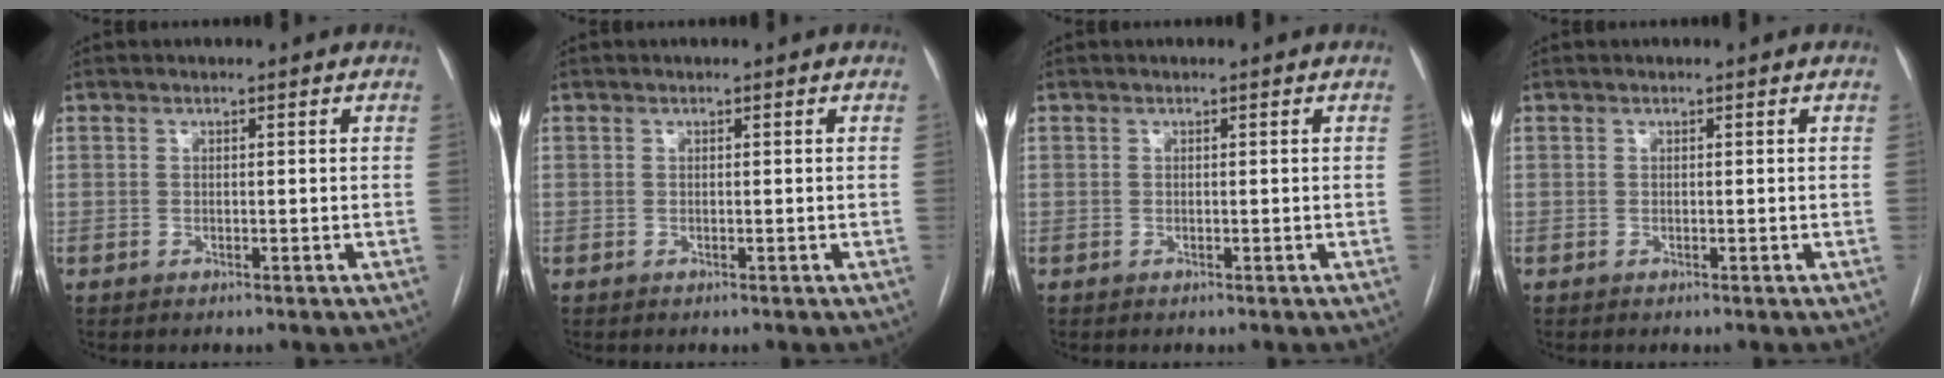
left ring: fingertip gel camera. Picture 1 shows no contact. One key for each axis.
{"total": 0.0}
{"total": 0.0}
{"total": 0.0}